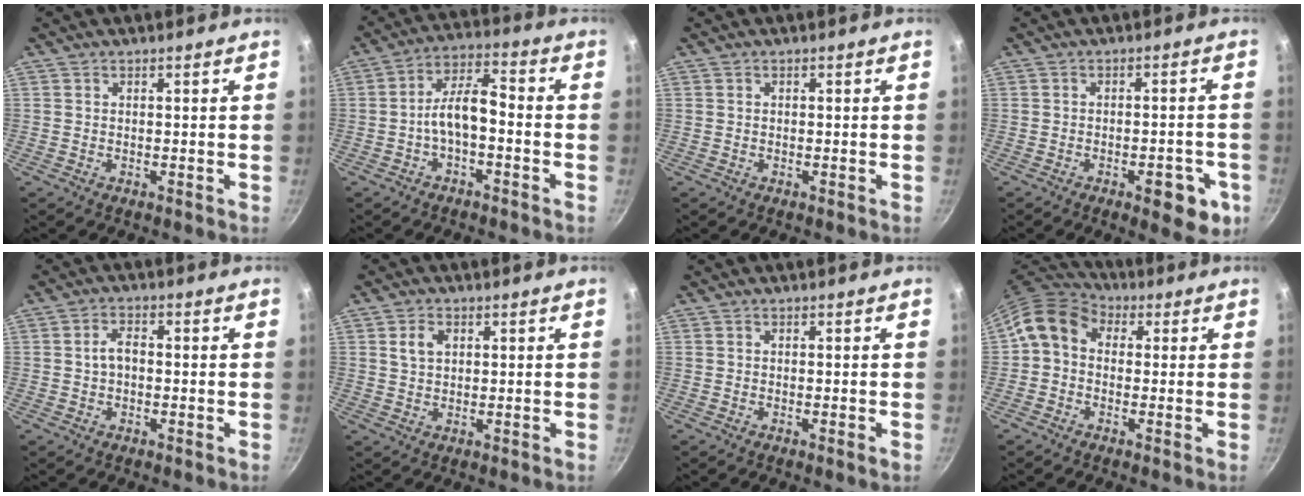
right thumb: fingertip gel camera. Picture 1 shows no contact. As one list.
[{"total": 8.1, "force": [-1.8, 3.8, 6.9], "torque": [-0.121, 0.043, -0.040]}, {"total": 0.0}, {"total": 7.9, "force": [-3.7, 3.2, 6.3], "torque": [-0.059, 0.017, -0.042]}, {"total": 3.2, "force": [-0.2, 2.1, 2.5], "torque": [-0.038, 0.014, -0.008]}, {"total": 3.6, "force": [1.2, 2.4, 2.3], "torque": [-0.038, -0.001, 0.024]}, {"total": 0.7, "force": [-0.3, 0.0, 0.7], "torque": [-0.009, -0.002, -0.005]}, {"total": 9.5, "force": [0.7, 7.5, 5.9], "torque": [-0.098, 0.029, -0.007]}]